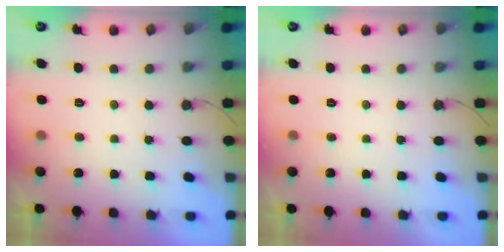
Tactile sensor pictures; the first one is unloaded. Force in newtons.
{"total": 0.0}